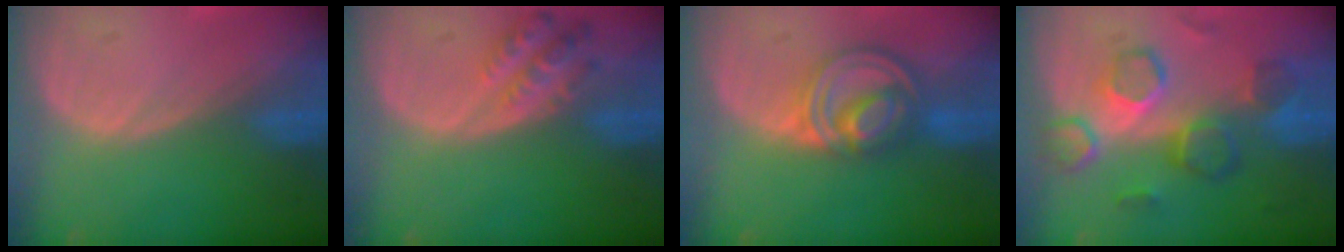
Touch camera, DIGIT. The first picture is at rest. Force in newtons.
{"total": 4.9, "press": 4.8, "slide": 1.1}
{"total": 8.1, "press": 6.9, "slide": 4.3}
{"total": 8.7, "press": 8.4, "slide": 2.0}